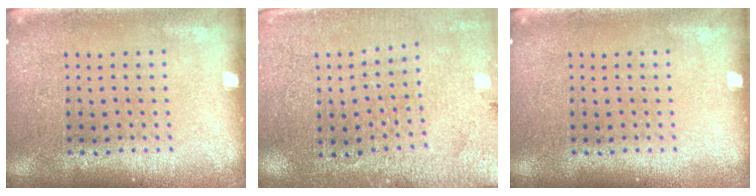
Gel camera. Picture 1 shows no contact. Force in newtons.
{"total": 2.8, "press": 2.8, "slide": 0.5}
{"total": 0.0}